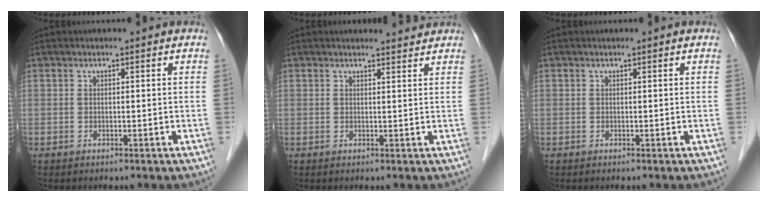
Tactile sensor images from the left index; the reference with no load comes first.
{"total": 2.0, "force": [2.0, 0.1, -0.1], "torque": [-0.007, -0.004, 0.024]}
{"total": 0.0}